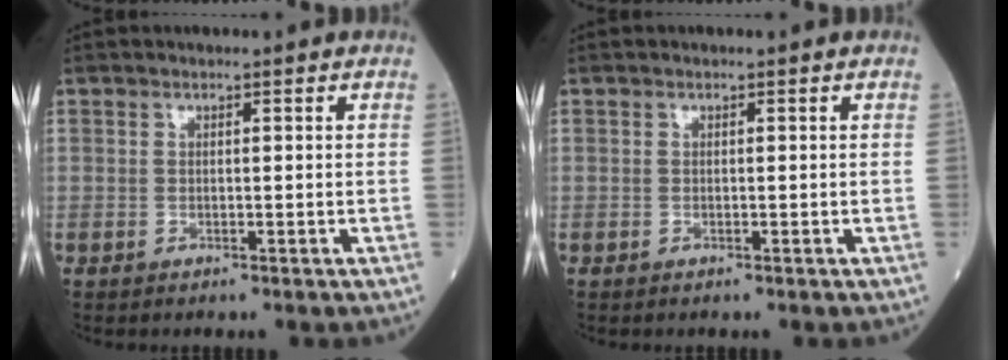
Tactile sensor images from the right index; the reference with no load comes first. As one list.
[{"total": 0.0}]